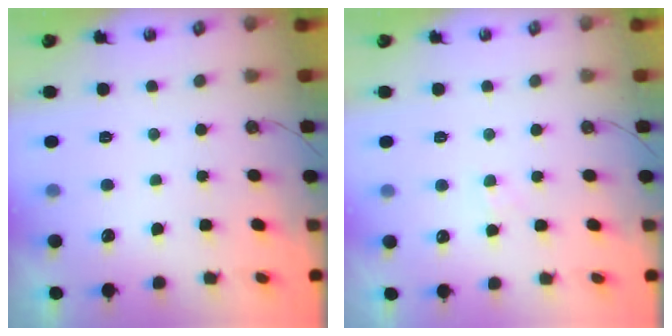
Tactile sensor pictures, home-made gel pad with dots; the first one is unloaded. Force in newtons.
{"total": 4.5, "press": 4.4, "slide": 0.5}